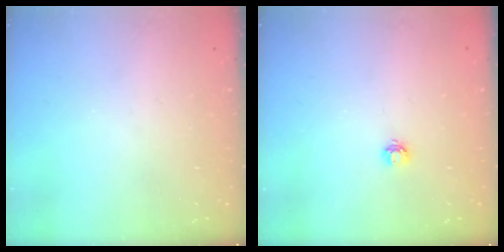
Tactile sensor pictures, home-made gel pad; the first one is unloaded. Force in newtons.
{"total": 3.9, "press": 3.9, "slide": 0.5}